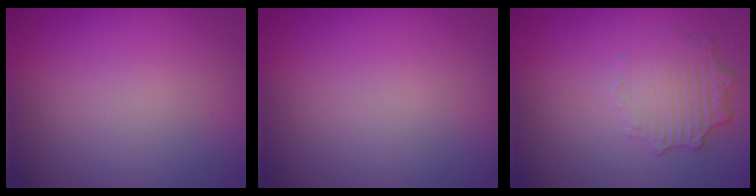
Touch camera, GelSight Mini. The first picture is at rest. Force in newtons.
{"total": 0.0}
{"total": 2.5, "press": 2.3, "slide": 1.0}